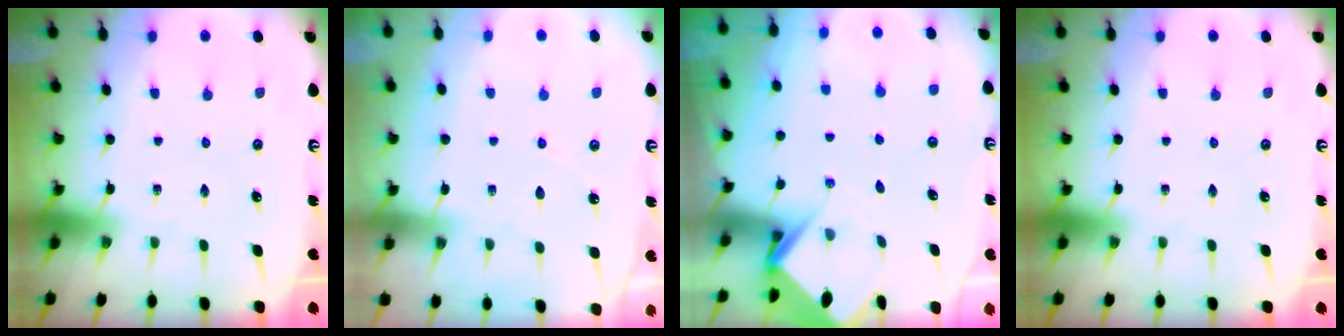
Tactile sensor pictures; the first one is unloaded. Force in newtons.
{"total": 2.7, "press": 2.7, "slide": 0.3}
{"total": 3.6, "press": 3.6, "slide": 0.3}
{"total": 0.0}